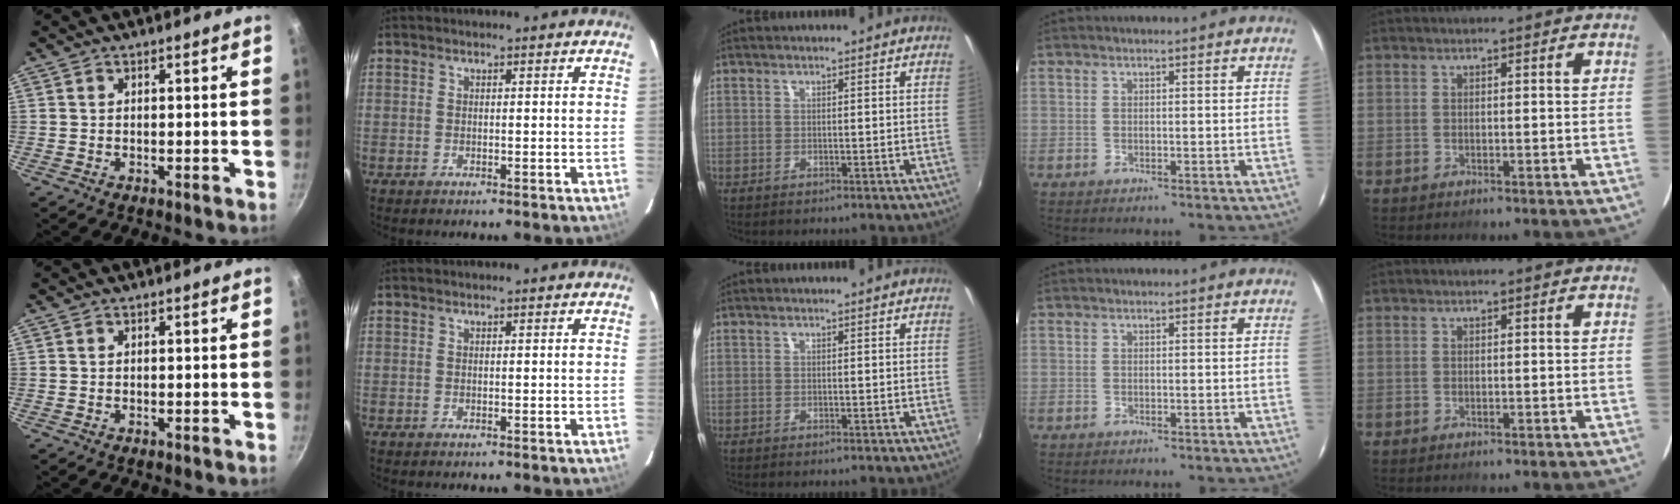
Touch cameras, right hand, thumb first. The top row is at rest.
{}